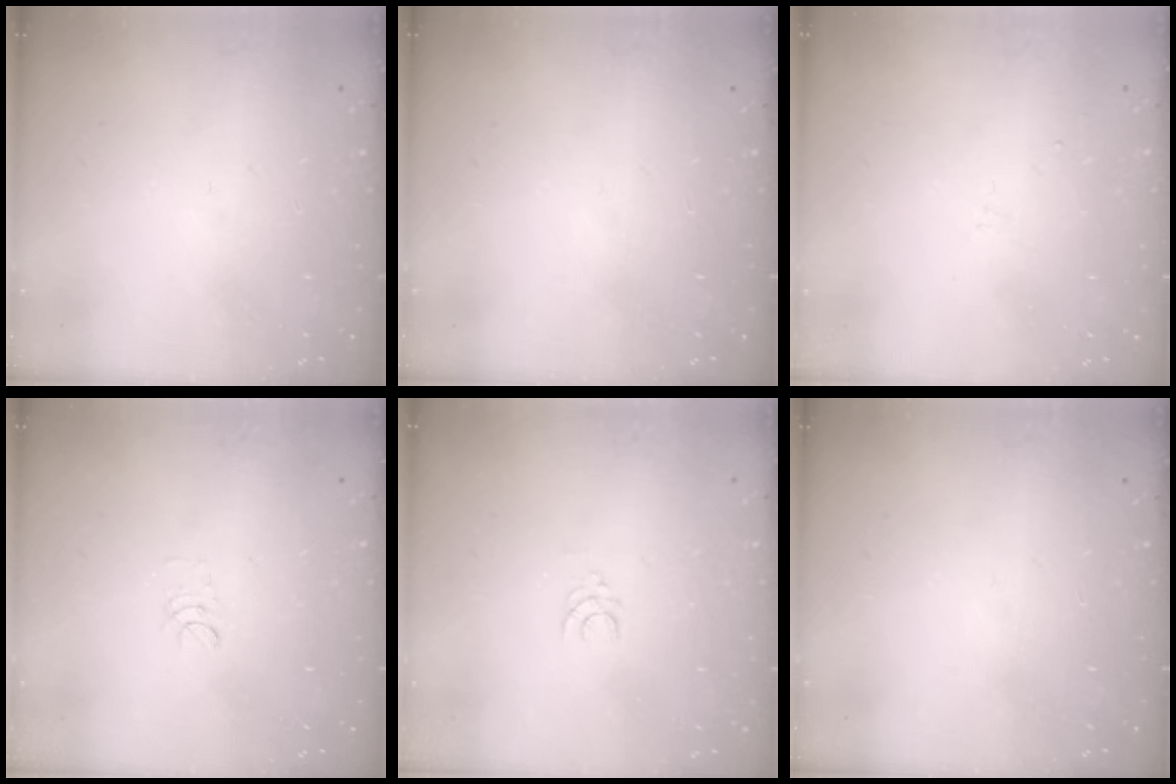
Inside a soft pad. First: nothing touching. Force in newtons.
{"total": 0.0}
{"total": 2.2, "press": 2.1, "slide": 0.7}
{"total": 4.1, "press": 4.1, "slide": 0.4}
{"total": 2.7, "press": 2.7, "slide": 0.2}
{"total": 0.0}